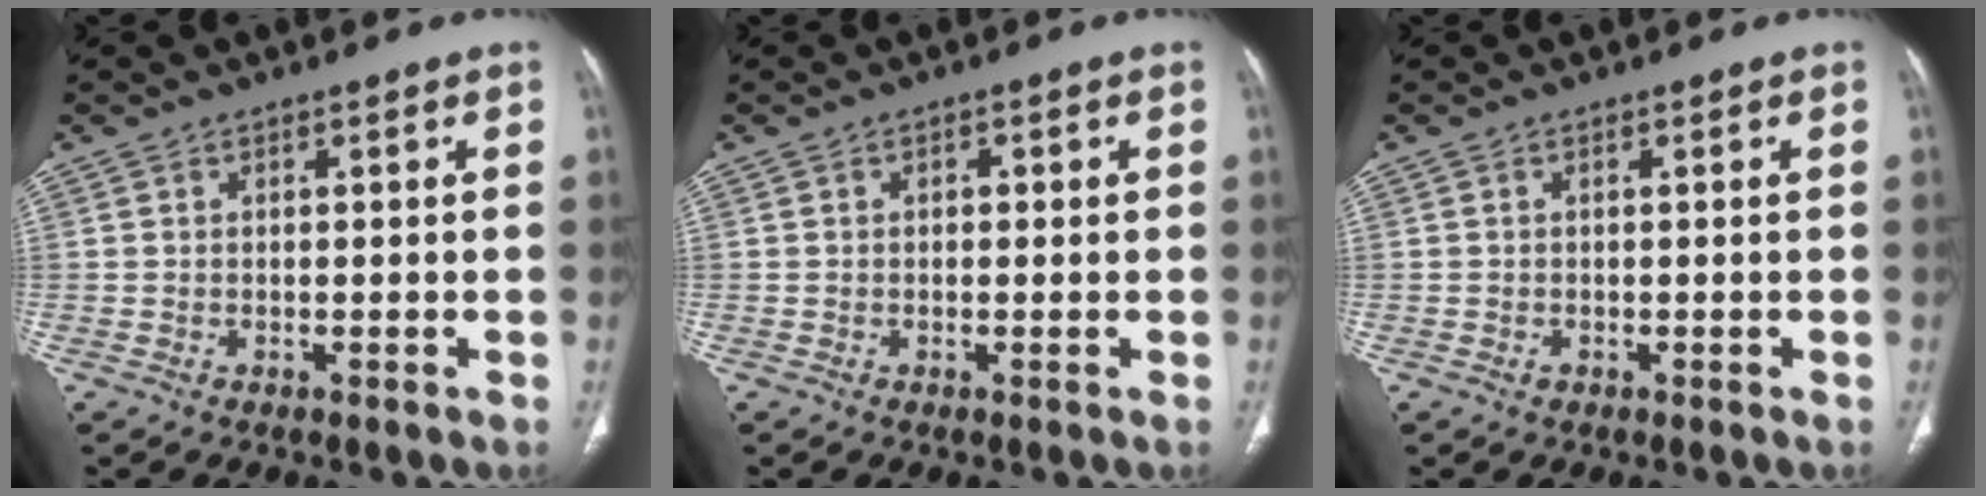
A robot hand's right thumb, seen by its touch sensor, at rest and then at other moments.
{"total": 1.1, "force": [0.2, 0.8, 0.8], "torque": [-0.010, 0.004, 0.002]}
{"total": 0.6, "force": [-0.2, 0.5, 0.3], "torque": [-0.003, 0.001, -0.003]}